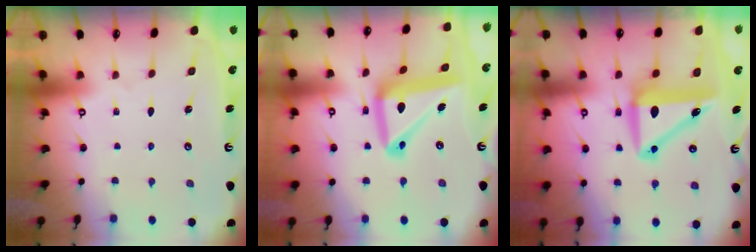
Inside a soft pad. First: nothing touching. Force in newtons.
{"total": 16.1, "press": 16.0, "slide": 1.8}
{"total": 11.2, "press": 10.9, "slide": 2.3}